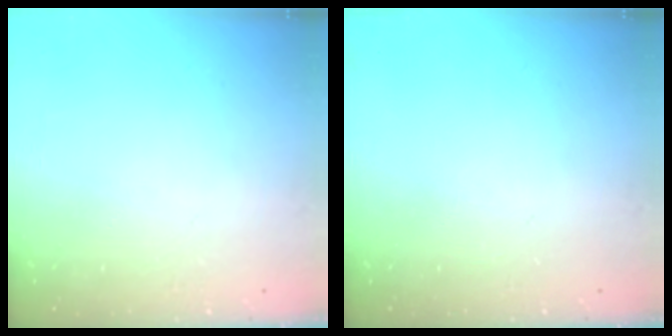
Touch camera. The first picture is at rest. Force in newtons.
{"total": 0.0}